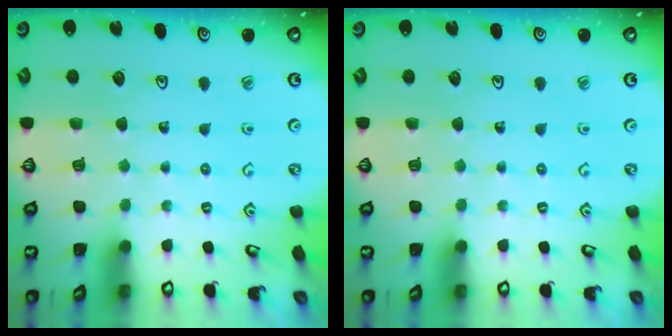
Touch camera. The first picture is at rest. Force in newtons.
{"total": 0.0}